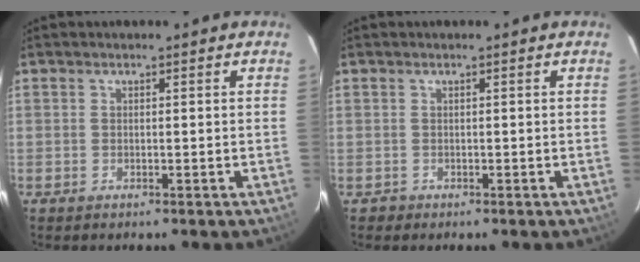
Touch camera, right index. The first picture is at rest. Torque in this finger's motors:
{"motor_torque": [-0.77, -0.22, -0.72, -0.21]}